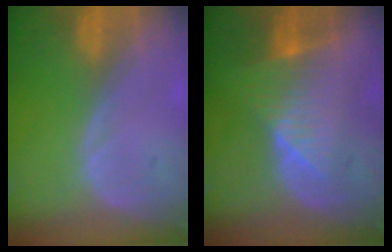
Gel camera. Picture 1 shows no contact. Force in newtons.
{"total": 8.0, "press": 6.9, "slide": 4.0}